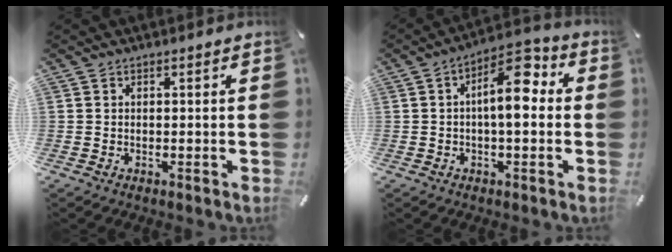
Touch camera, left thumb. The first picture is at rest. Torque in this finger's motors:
{"motor_torque": [1.32, 2.02, 0.86, -0.30, 0.16]}